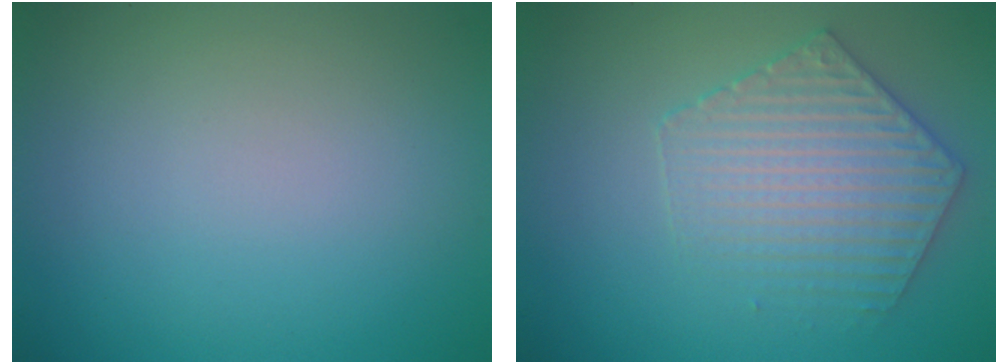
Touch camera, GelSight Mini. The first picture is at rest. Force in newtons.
{"total": 3.8, "press": 3.8, "slide": 0.6}